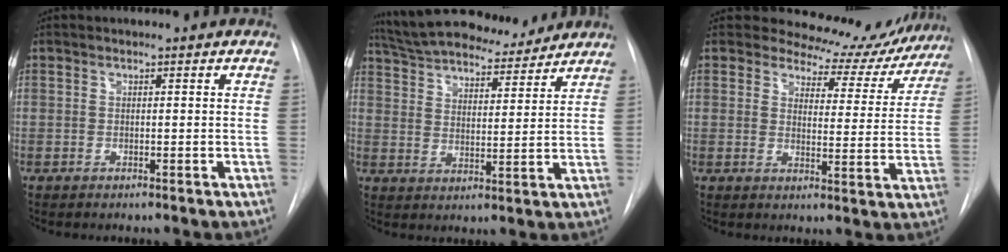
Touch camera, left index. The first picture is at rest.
{"total": 17.3, "force": [15.8, 3.3, 6.2], "torque": [-0.109, 0.007, 0.240]}
{"total": 11.1, "force": [10.4, 3.8, 0.8], "torque": [0.012, -0.031, 0.107]}